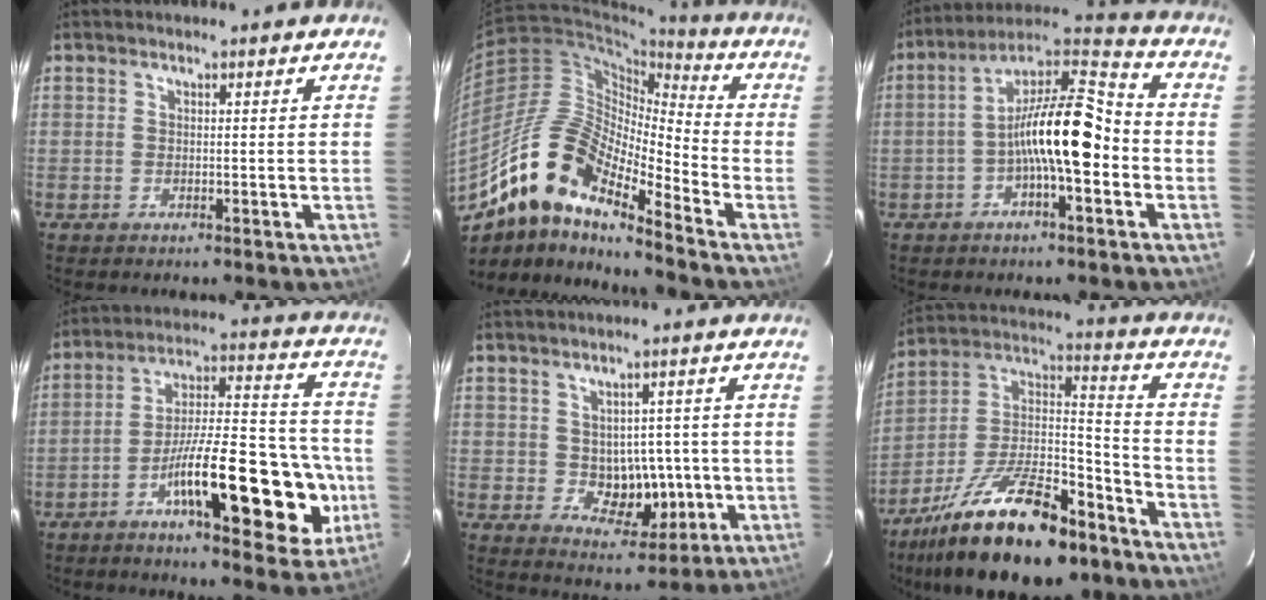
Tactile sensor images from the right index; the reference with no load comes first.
{"total": 18.4, "force": [-12.3, 5.6, 12.5], "torque": [-0.238, 0.023, -0.222]}
{"total": 14.8, "force": [-2.6, 3.6, 14.1], "torque": [-0.254, 0.035, -0.044]}
{"total": 21.6, "force": [-7.8, 5.5, 19.3], "torque": [-0.260, 0.023, -0.108]}
{"total": 8.2, "force": [-0.5, 5.5, 6.1], "torque": [-0.086, 0.009, 0.007]}
{"total": 24.1, "force": [-16.5, 7.1, 16.0], "torque": [-0.283, 0.004, -0.282]}